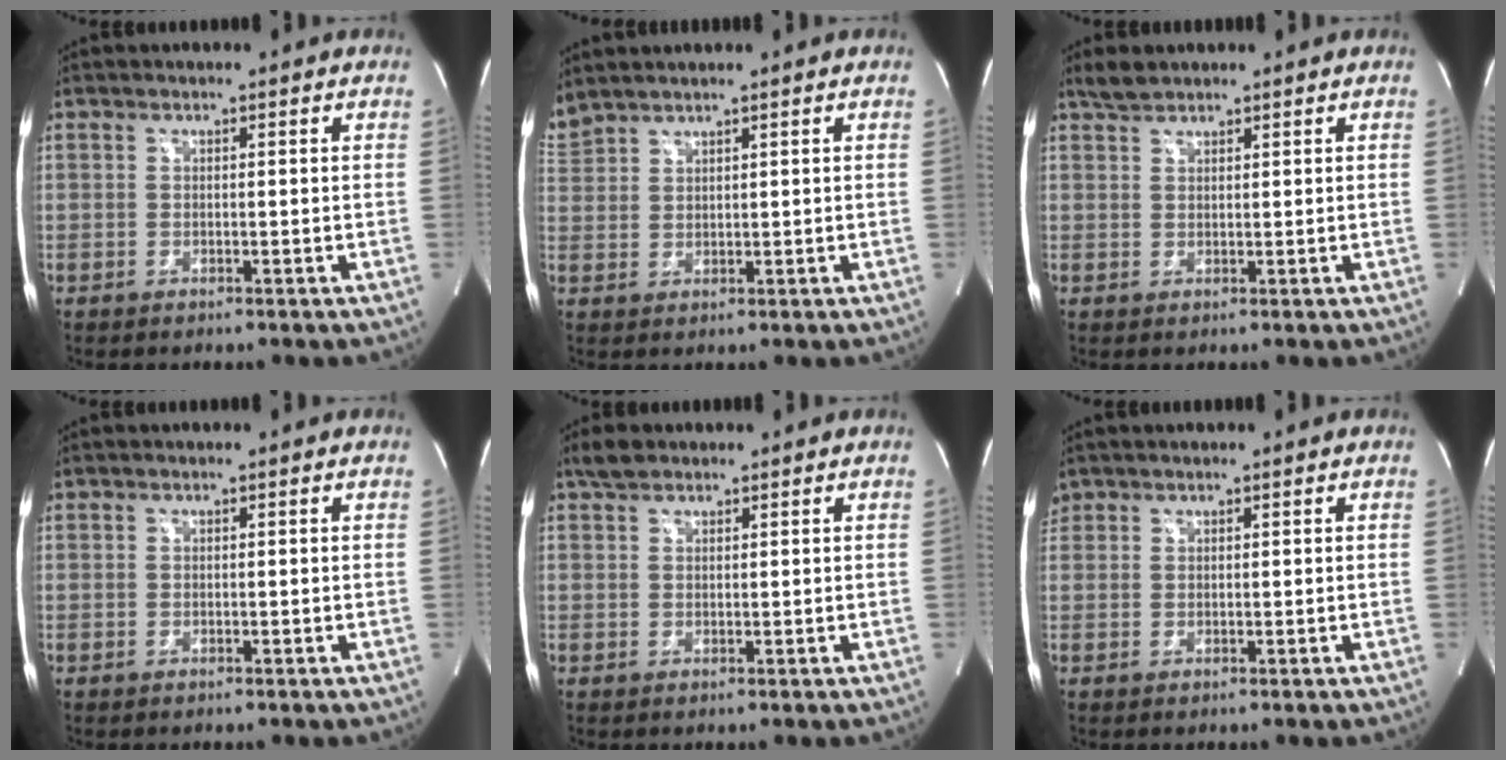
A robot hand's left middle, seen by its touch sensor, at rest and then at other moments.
{"total": 4.1, "force": [4.0, 0.1, 1.1], "torque": [-0.046, 0.022, 0.093]}
{"total": 2.2, "force": [2.0, 0.7, 0.6], "torque": [-0.018, 0.006, 0.039]}
{"total": 0.0}
{"total": 2.3, "force": [1.9, 1.1, 0.8], "torque": [-0.019, 0.009, 0.034]}
{"total": 1.6, "force": [1.3, 1.0, 0.0], "torque": [-0.003, 0.016, 0.027]}